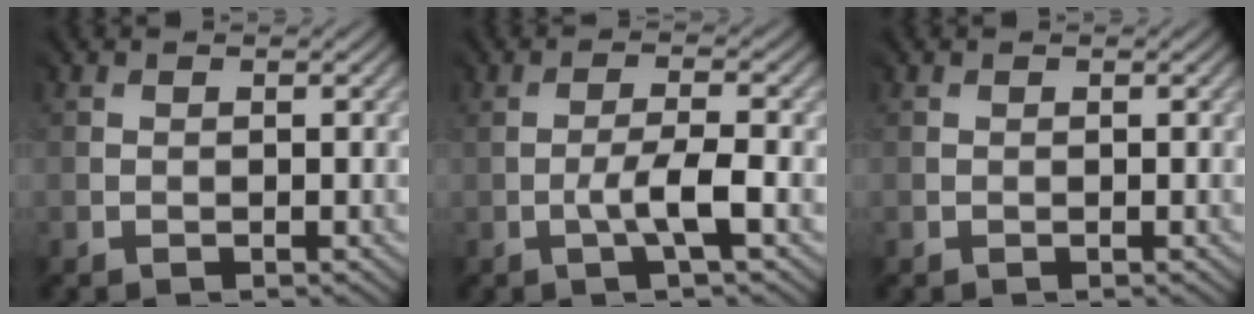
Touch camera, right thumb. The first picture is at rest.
{"total": 2.3, "force": [-1.3, -0.4, 1.8], "torque": [-0.029, 0.008, -0.025]}
{"total": 0.0}